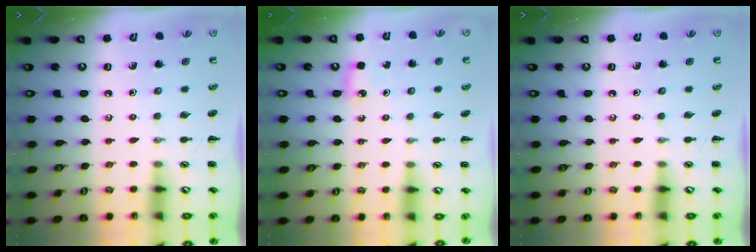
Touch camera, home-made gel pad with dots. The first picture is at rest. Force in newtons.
{"total": 3.9, "press": 3.7, "slide": 1.2}
{"total": 0.0}